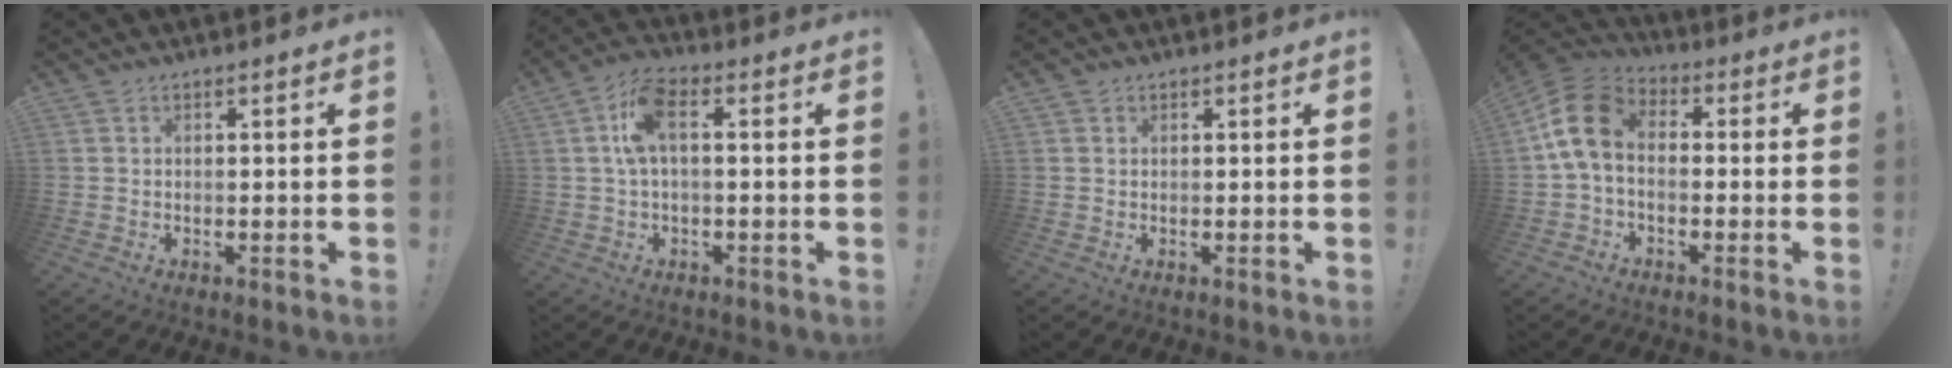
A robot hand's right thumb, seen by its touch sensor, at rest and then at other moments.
{"total": 8.9, "force": [1.0, 3.9, 8.0], "torque": [-0.163, 0.007, 0.020]}
{"total": 0.6, "force": [0.3, 0.4, -0.1], "torque": [0.010, -0.003, 0.005]}
{"total": 11.9, "force": [0.7, 7.9, 8.9], "torque": [-0.170, 0.020, 0.018]}